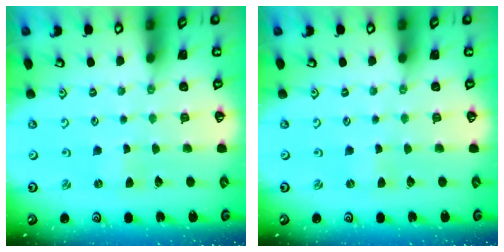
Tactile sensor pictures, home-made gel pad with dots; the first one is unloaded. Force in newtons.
{"total": 0.0}